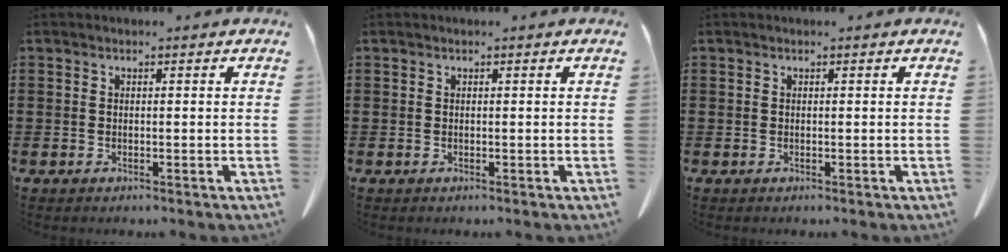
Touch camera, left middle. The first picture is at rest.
{"total": 0.0}
{"total": 0.0}